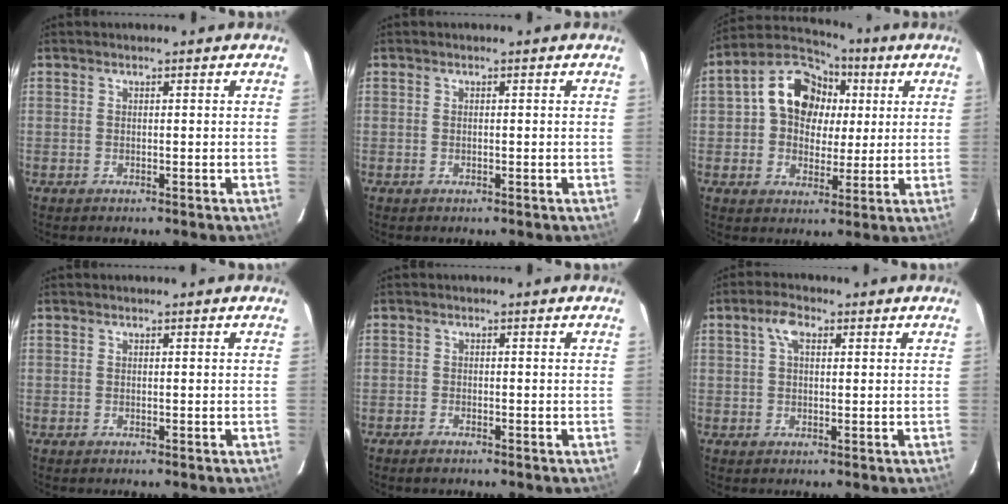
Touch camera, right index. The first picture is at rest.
{"total": 0.0}
{"total": 12.0, "force": [2.6, 9.8, 6.4], "torque": [-0.139, 0.035, 0.040]}
{"total": 0.0}
{"total": 1.2, "force": [-1.1, 0.4, 0.2], "torque": [-0.013, -0.001, -0.025]}
{"total": 3.2, "force": [1.4, 1.5, 2.5], "torque": [-0.046, 0.010, 0.025]}